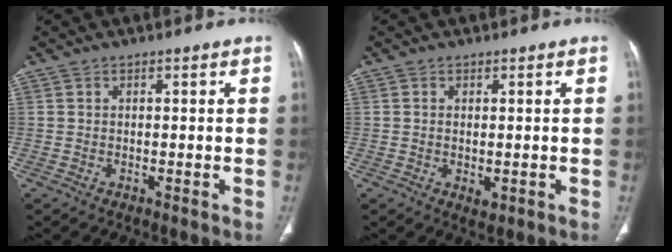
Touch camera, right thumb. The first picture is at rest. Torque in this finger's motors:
{"motor_torque": [-0.33, 0.19, -0.25, 0.21, -0.01]}